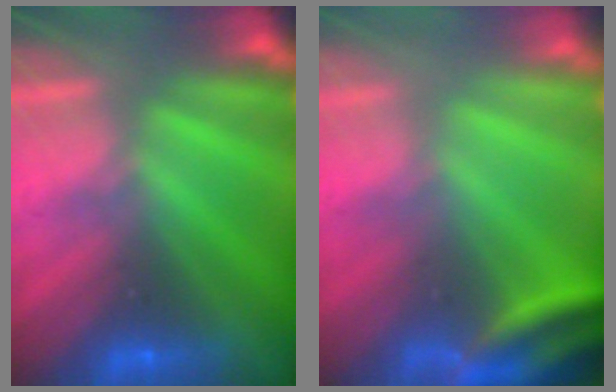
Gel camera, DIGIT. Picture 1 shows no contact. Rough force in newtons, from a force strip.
{"total": 3.9}